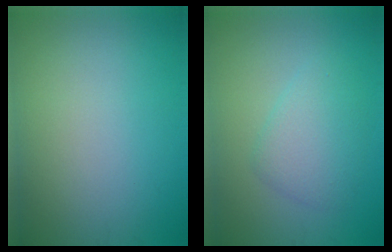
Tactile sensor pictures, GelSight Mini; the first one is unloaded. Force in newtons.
{"total": 3.1, "press": 3.1, "slide": 0.2}